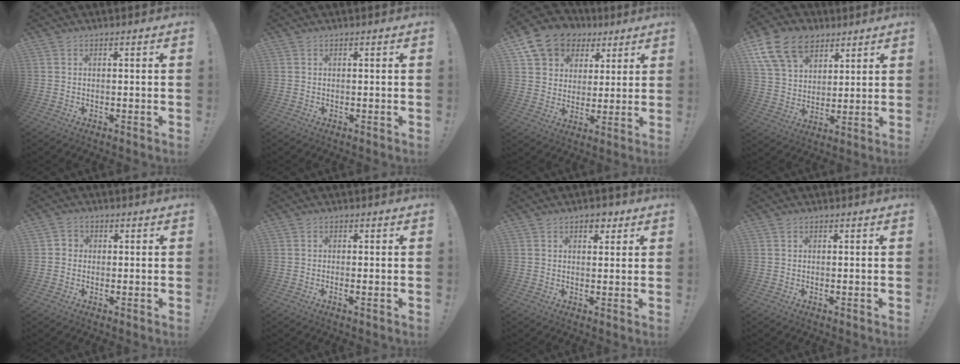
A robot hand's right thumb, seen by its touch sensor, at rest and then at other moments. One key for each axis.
{"total": 0.0}
{"total": 12.8, "fx": 7.2, "fy": 9.6, "fz": 4.5, "tx": -0.075, "ty": -0.042, "tz": 0.139}
{"total": 16.6, "fx": 8.8, "fy": 11.5, "fz": 8.2, "tx": -0.145, "ty": -0.039, "tz": 0.169}
{"total": 2.3, "fx": -0.7, "fy": 2.0, "fz": 0.8, "tx": -0.022, "ty": 0.010, "tz": -0.010}
{"total": 1.2, "fx": 0.0, "fy": -0.1, "fz": 1.2, "tx": -0.016, "ty": -0.006, "tz": -0.001}
{"total": 3.7, "fx": 2.2, "fy": 2.4, "fz": 1.7, "tx": -0.007, "ty": -0.007, "tz": 0.033}
{"total": 0.0}